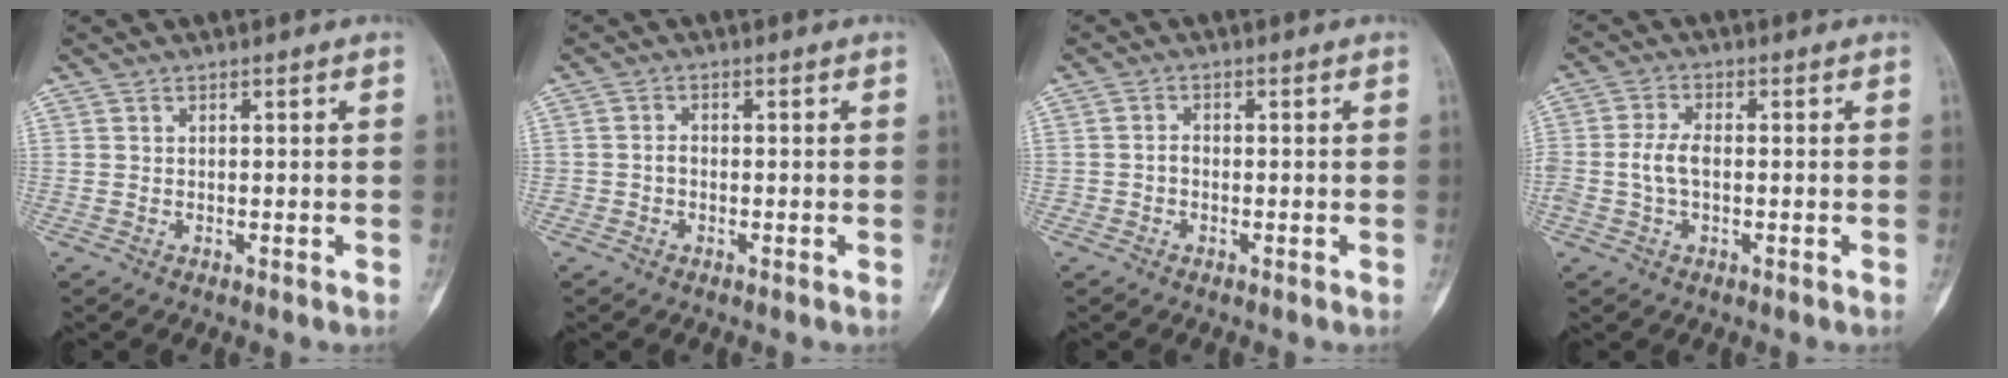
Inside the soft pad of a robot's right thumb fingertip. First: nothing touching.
{"total": 1.4, "force": [-0.4, 1.2, 0.7], "torque": [-0.004, 0.006, -0.009]}
{"total": 1.4, "force": [-0.5, 1.2, 0.7], "torque": [-0.004, 0.007, -0.011]}
{"total": 4.6, "force": [-0.6, 2.7, 3.8], "torque": [-0.086, 0.012, -0.013]}